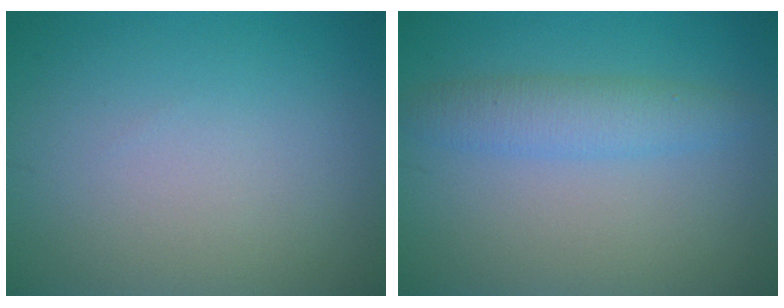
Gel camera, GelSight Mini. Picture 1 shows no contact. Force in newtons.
{"total": 2.9, "press": 2.9, "slide": 0.1}